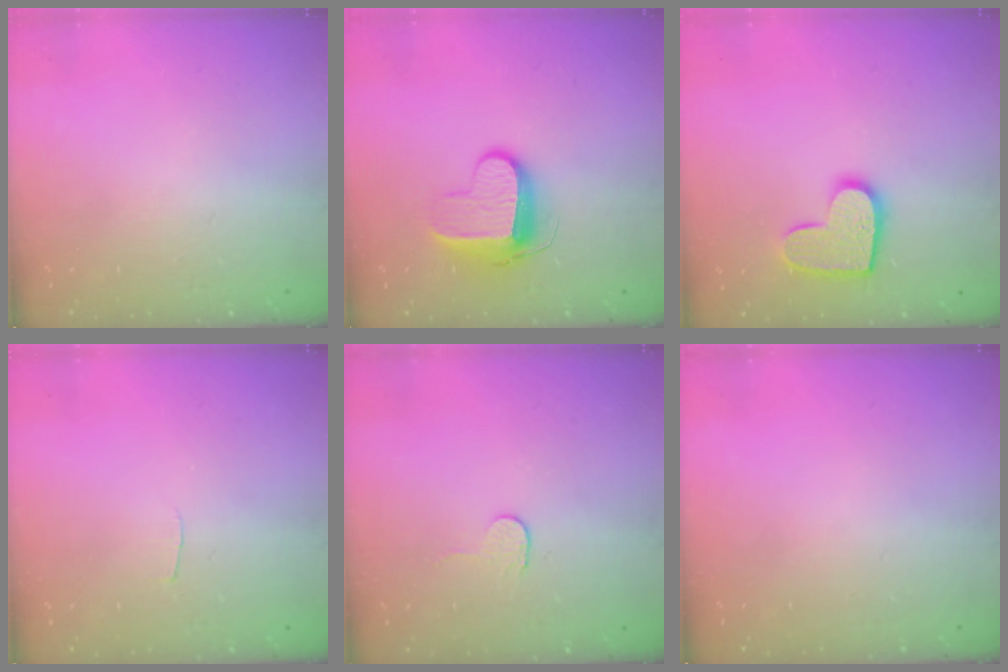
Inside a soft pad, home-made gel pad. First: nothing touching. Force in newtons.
{"total": 10.3, "press": 10.3, "slide": 1.1}
{"total": 12.1, "press": 12.0, "slide": 0.6}
{"total": 2.0, "press": 2.0, "slide": 0.2}
{"total": 2.7, "press": 2.7, "slide": 0.2}
{"total": 0.0}